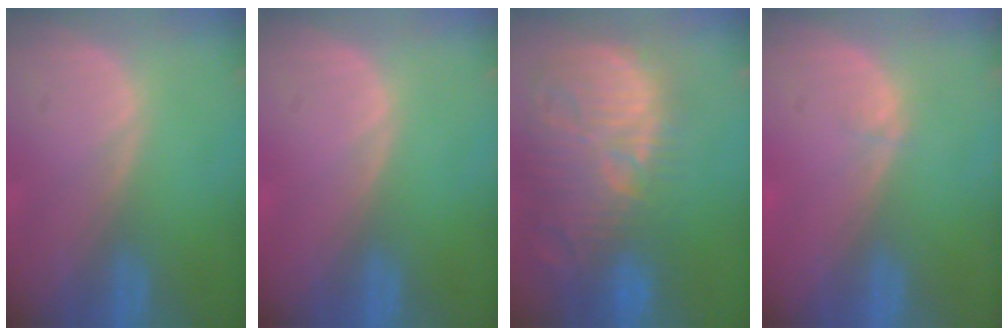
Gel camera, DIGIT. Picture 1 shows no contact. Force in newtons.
{"total": 0.0}
{"total": 15.4, "press": 13.4, "slide": 7.5}
{"total": 0.5, "press": 0.5, "slide": 0.2}